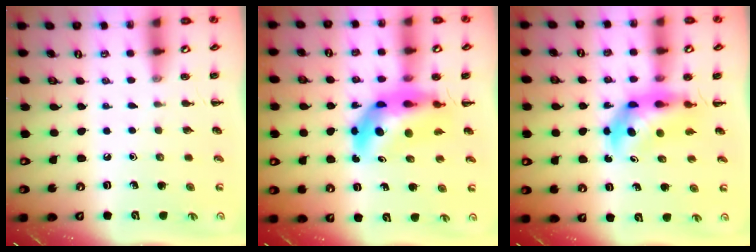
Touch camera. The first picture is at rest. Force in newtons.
{"total": 10.2, "press": 9.8, "slide": 2.8}
{"total": 6.0, "press": 5.9, "slide": 1.3}